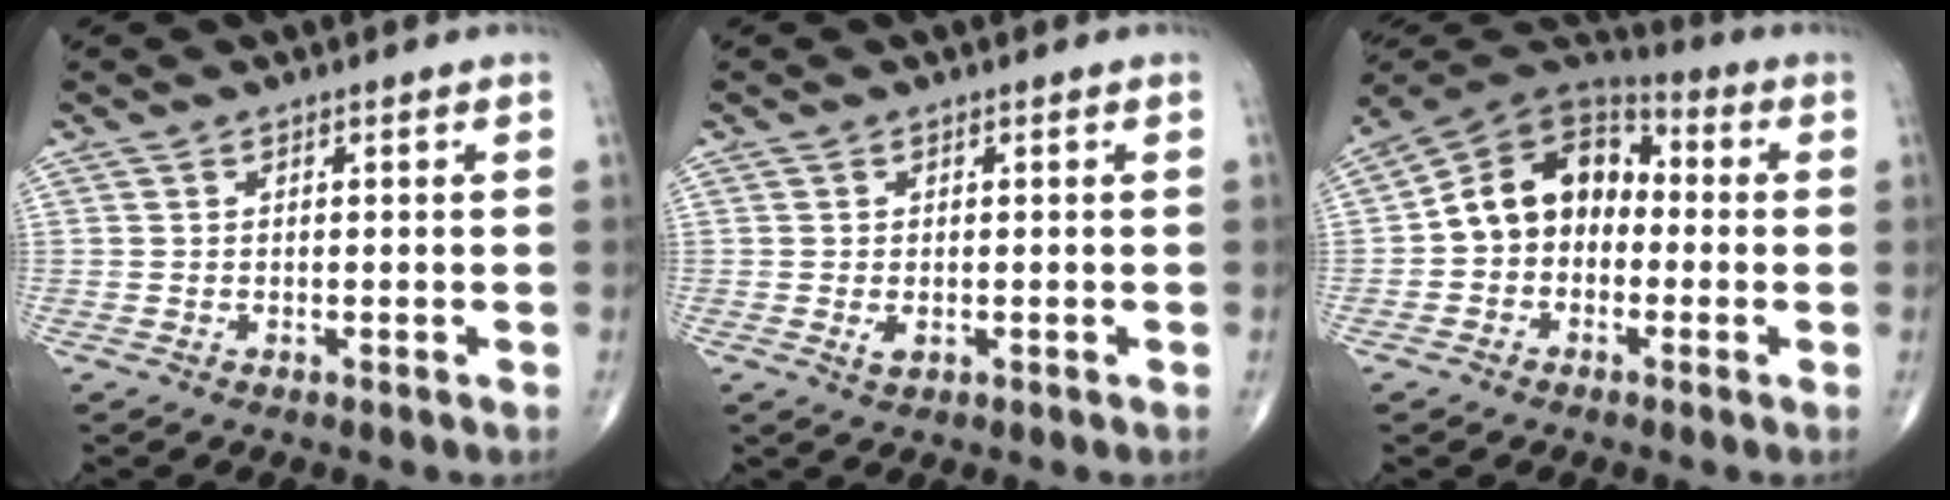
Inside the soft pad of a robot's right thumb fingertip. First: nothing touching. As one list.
[{"total": 1.4, "force": [-0.2, 0.8, 1.2], "torque": [-0.020, -0.004, -0.002]}, {"total": 12.7, "force": [-0.9, 9.8, 7.9], "torque": [-0.102, 0.045, -0.035]}]